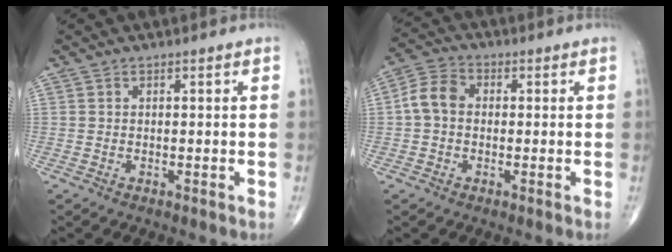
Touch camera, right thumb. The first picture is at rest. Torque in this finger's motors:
{"motor_torque": [0.53, 1.74, 0.48, -0.36, 0.03]}